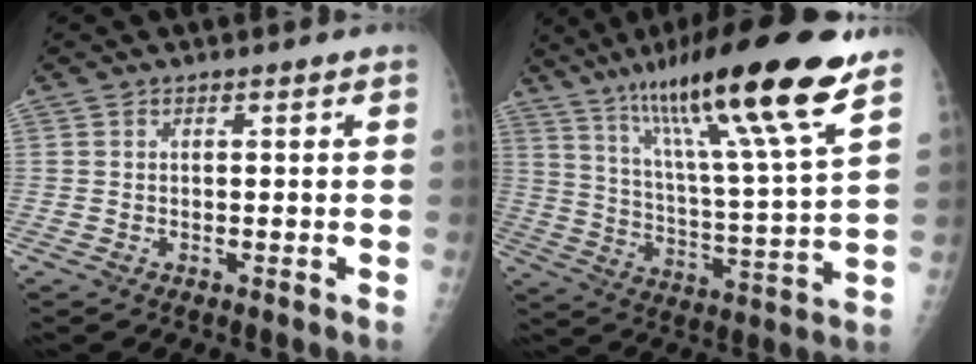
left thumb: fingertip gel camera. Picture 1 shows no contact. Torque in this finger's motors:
{"motor_torque": [1.15, 0.24, 1.44, -1.31, 0.42]}